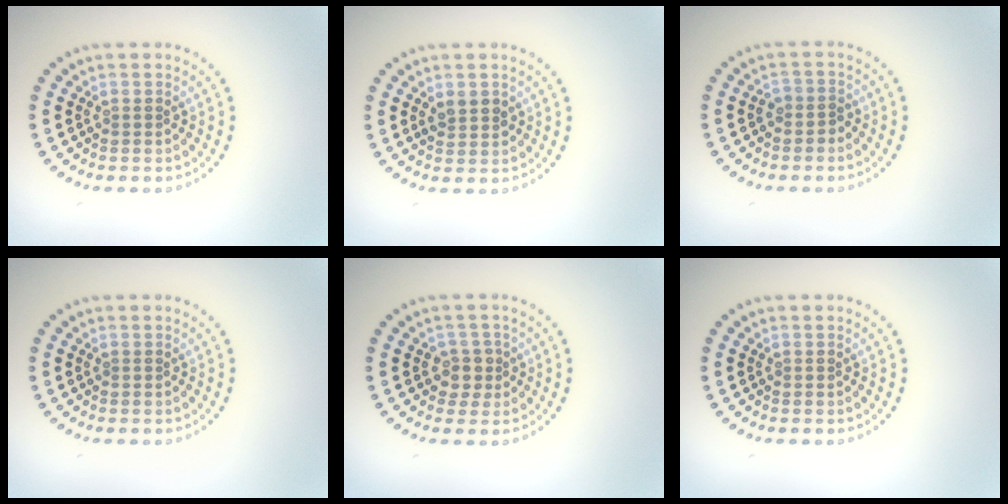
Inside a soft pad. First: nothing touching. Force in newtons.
{"total": 1.7, "press": 1.6, "slide": 0.3}
{"total": 1.4, "press": 1.2, "slide": 0.8}
{"total": 0.0}
{"total": 2.0, "press": 1.6, "slide": 1.1}
{"total": 0.0}